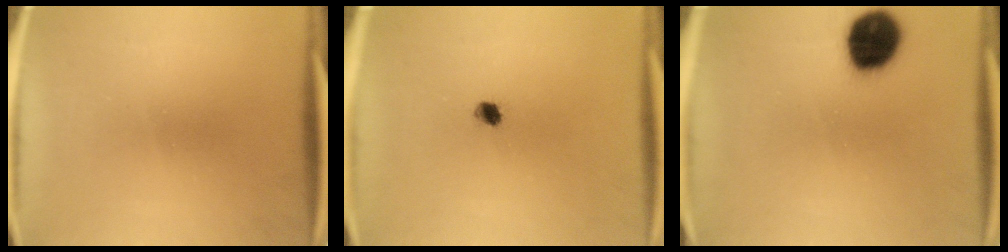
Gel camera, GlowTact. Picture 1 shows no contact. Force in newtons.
{"total": 2.1}
{"total": 13.6}